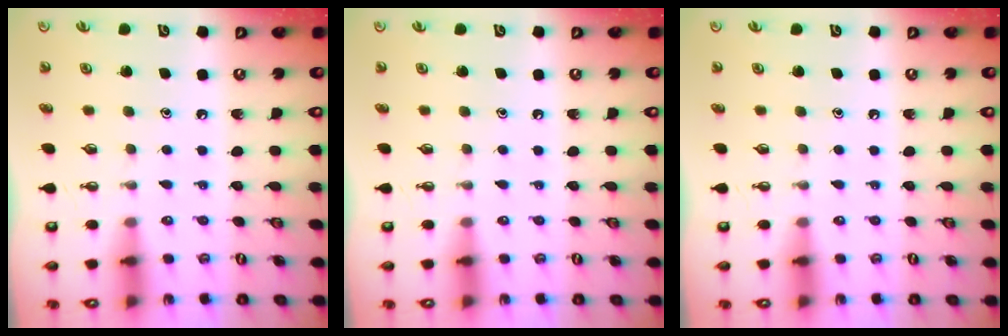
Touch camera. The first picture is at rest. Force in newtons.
{"total": 0.0}
{"total": 0.0}